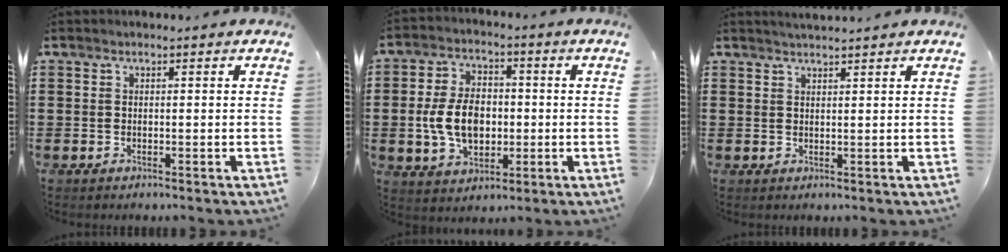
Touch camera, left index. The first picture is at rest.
{"total": 8.9, "force": [-0.8, 5.9, 6.6], "torque": [-0.144, 0.007, -0.020]}
{"total": 1.5, "force": [1.4, -0.1, 0.4], "torque": [-0.009, 0.002, 0.028]}